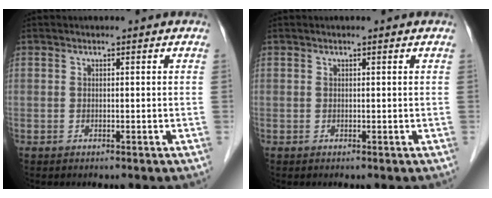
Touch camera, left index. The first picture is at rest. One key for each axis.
{"total": 0.0}